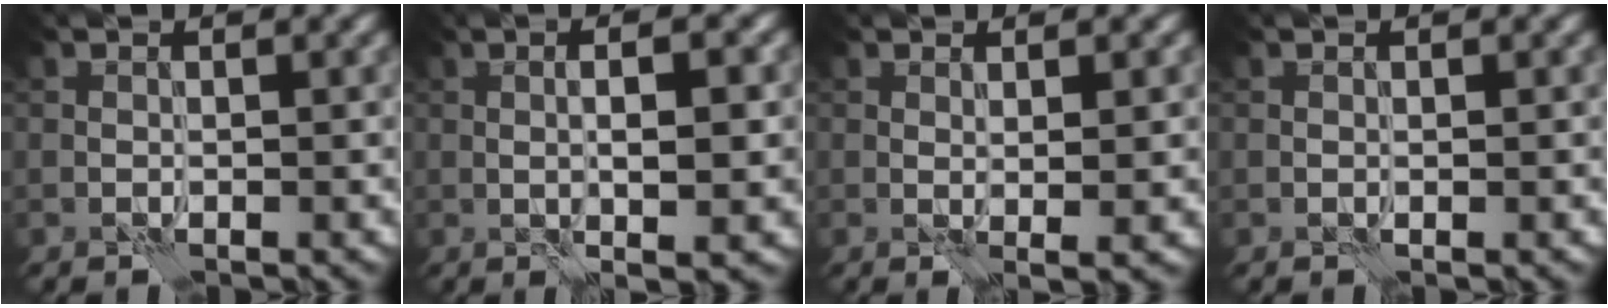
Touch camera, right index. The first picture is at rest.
{"total": 5.8, "force": [0.2, 1.3, 5.6], "torque": [-0.080, 0.007, 0.001]}
{"total": 2.5, "force": [0.4, 0.4, 2.4], "torque": [-0.037, -0.001, 0.006]}
{"total": 0.0}